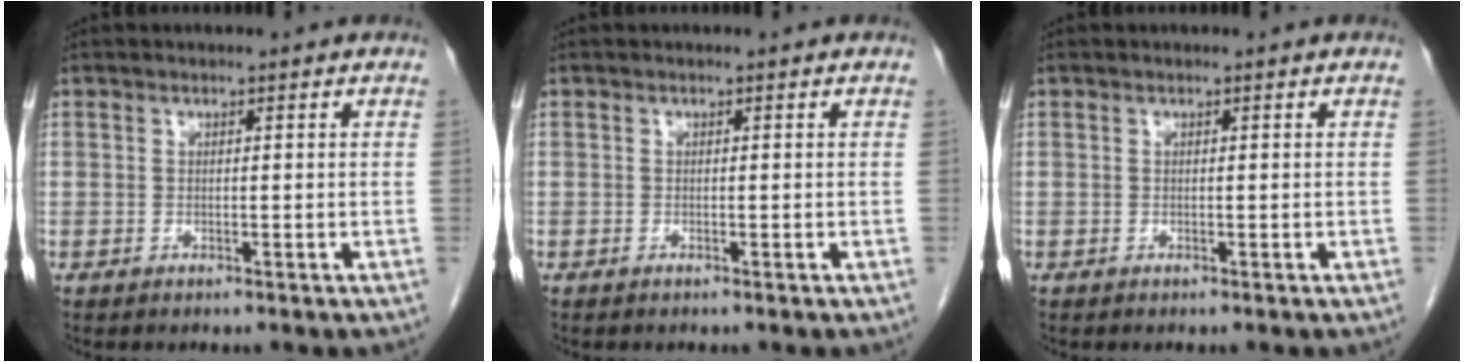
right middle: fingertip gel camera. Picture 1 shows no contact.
{"total": 0.0}
{"total": 0.0}